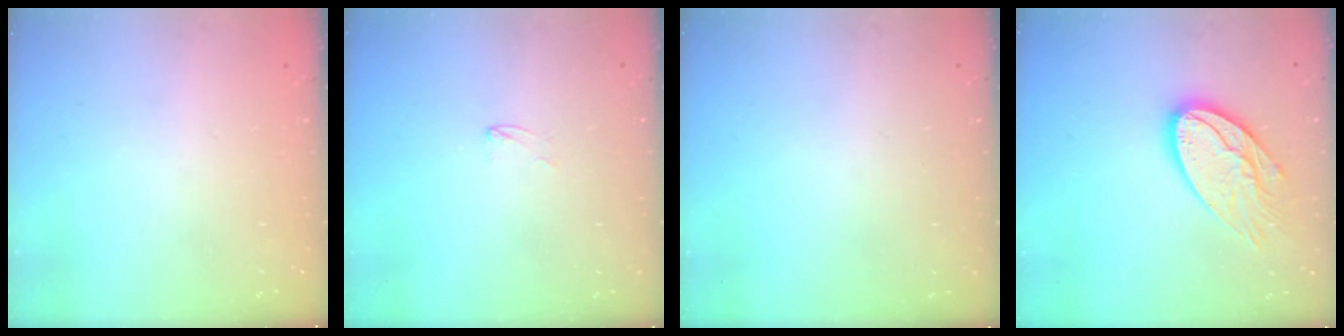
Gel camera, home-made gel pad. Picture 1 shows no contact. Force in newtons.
{"total": 1.7, "press": 1.6, "slide": 0.1}
{"total": 0.0}
{"total": 14.3, "press": 14.3, "slide": 0.7}